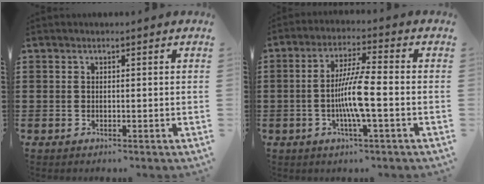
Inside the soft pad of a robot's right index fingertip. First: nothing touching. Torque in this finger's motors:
{"motor_torque": [1.14, 0.36, 0.70, 0.12]}